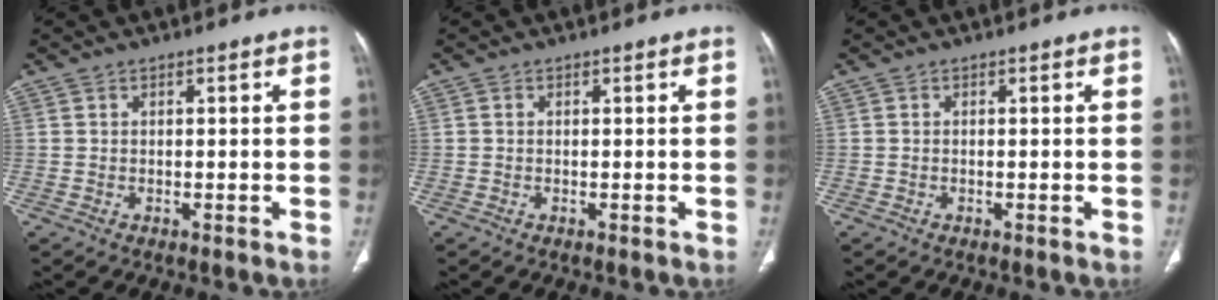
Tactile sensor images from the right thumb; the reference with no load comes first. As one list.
[{"total": 0.0}, {"total": 0.0}]